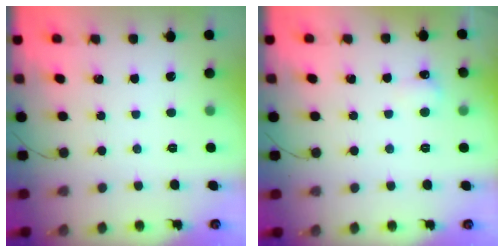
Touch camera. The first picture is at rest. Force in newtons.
{"total": 3.5, "press": 3.3, "slide": 1.0}